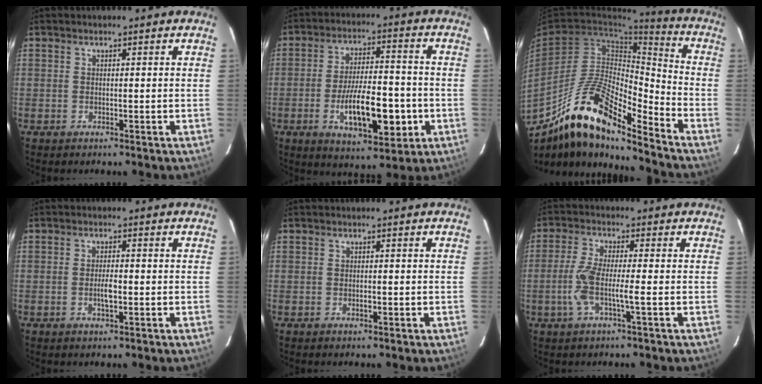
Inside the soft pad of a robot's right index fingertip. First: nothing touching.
{"total": 13.5, "force": [-3.8, 4.2, 12.3], "torque": [-0.207, 0.001, -0.057]}
{"total": 17.0, "force": [-12.5, 4.0, 10.7], "torque": [-0.194, 0.022, -0.224]}
{"total": 2.6, "force": [-0.6, 0.5, 2.5], "torque": [-0.049, 0.000, -0.010]}
{"total": 0.8, "force": [-0.2, 0.2, 0.7], "torque": [-0.015, -0.001, -0.002]}
{"total": 5.9, "force": [-1.5, 0.3, 5.7], "torque": [-0.124, 0.003, -0.032]}